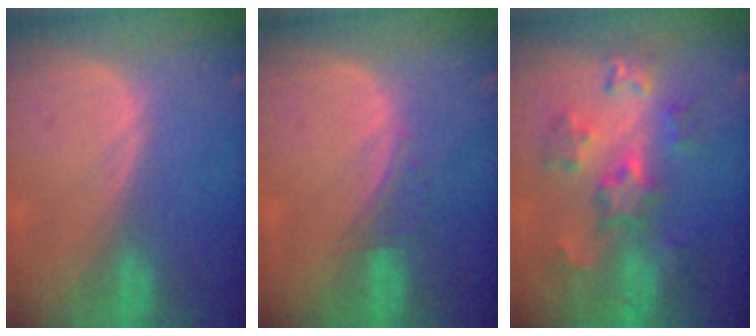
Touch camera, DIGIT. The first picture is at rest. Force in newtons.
{"total": 1.7, "press": 1.6, "slide": 0.7}
{"total": 7.9, "press": 7.7, "slide": 1.6}